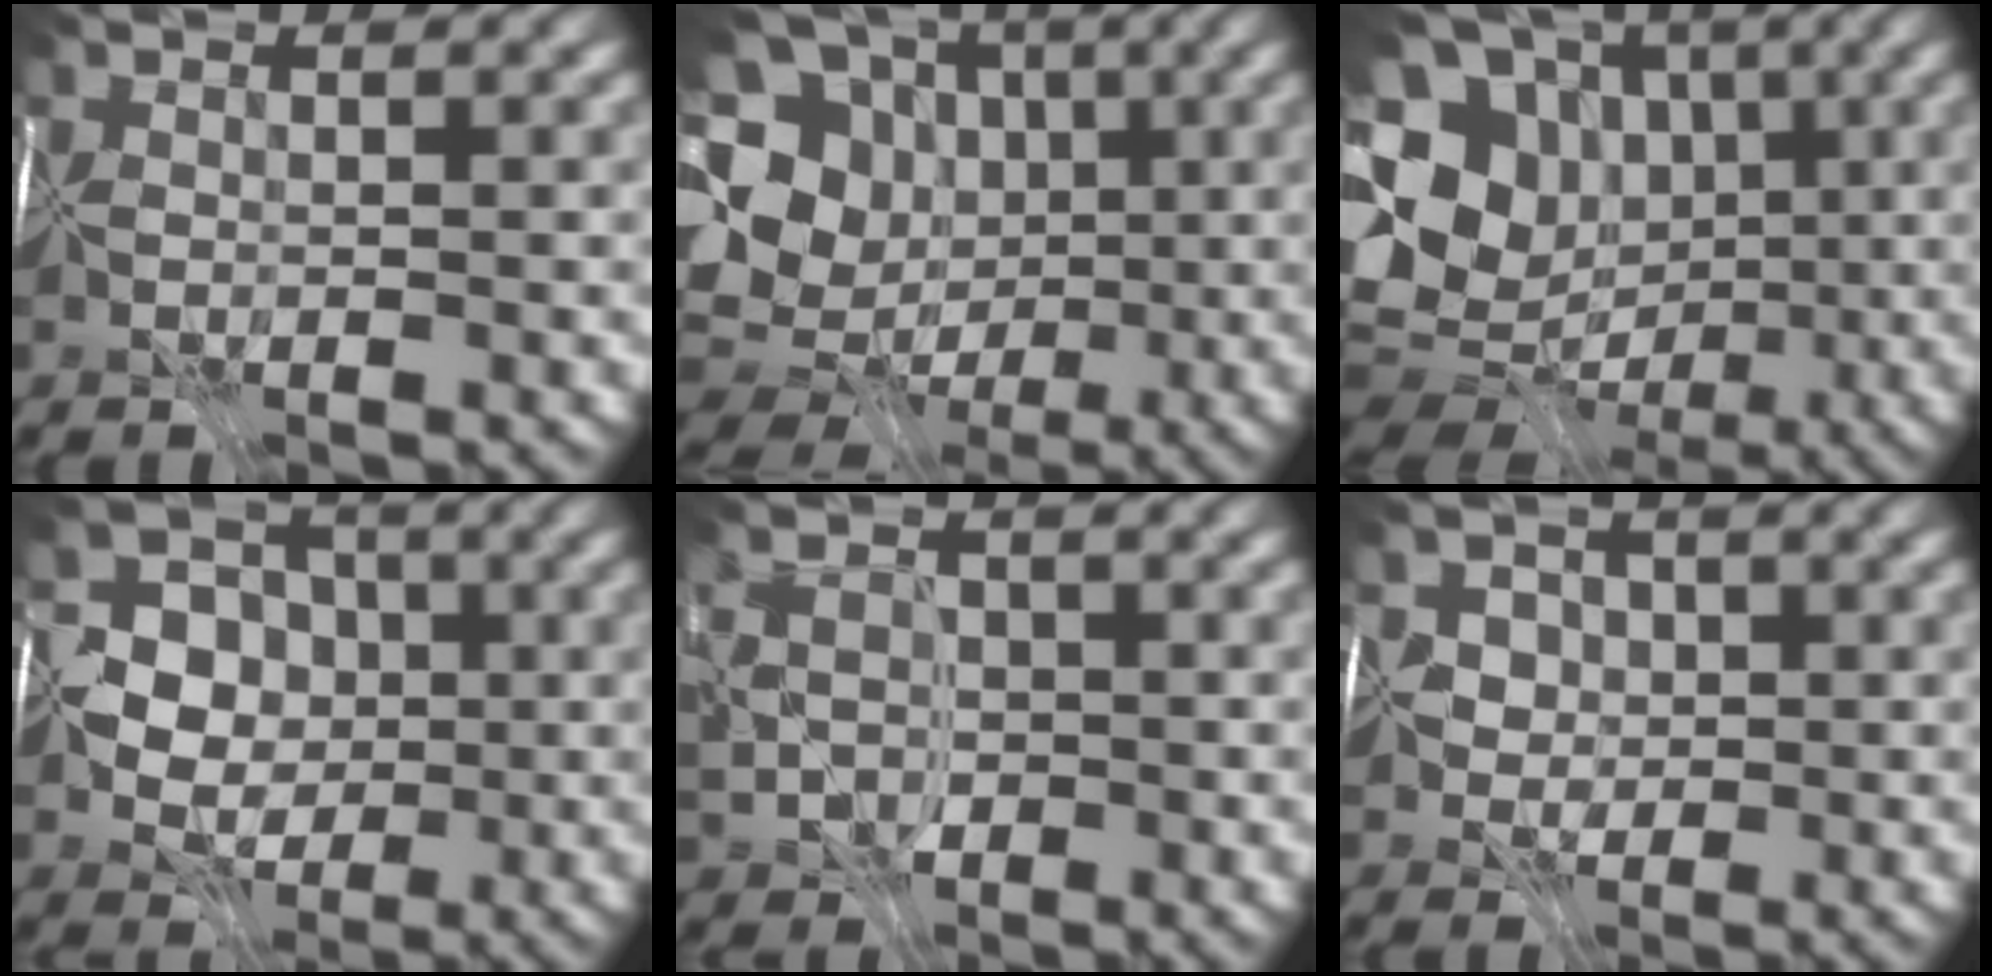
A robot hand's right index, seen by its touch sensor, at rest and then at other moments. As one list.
[{"total": 13.2, "force": [0.0, 11.7, 6.0], "torque": [-0.145, 0.008, 0.014]}, {"total": 15.5, "force": [-0.6, 13.2, 8.1], "torque": [-0.177, 0.020, -0.009]}, {"total": 5.3, "force": [-0.2, 4.8, 2.3], "torque": [-0.025, 0.005, -0.013]}, {"total": 1.9, "force": [-0.1, 1.9, 0.5], "torque": [-0.008, 0.001, 0.000]}, {"total": 2.3, "force": [0.8, 2.1, 0.2], "torque": [0.018, 0.013, 0.008]}]